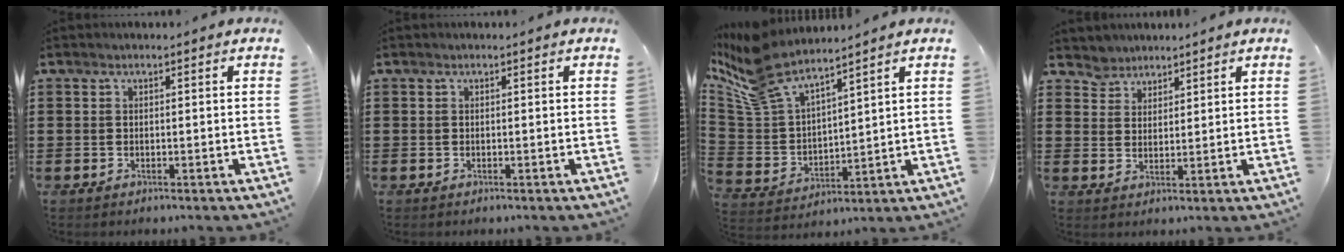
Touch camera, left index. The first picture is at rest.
{"total": 0.0}
{"total": 9.8, "force": [8.3, 2.0, 4.7], "torque": [-0.131, -0.043, 0.148]}
{"total": 3.2, "force": [2.8, 1.5, -0.7], "torque": [-0.002, -0.001, 0.054]}